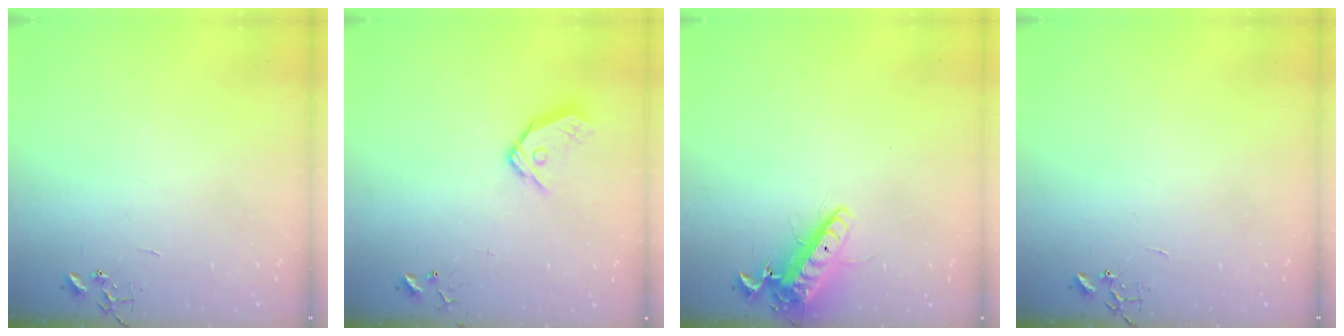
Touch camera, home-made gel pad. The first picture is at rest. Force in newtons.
{"total": 11.5, "press": 11.4, "slide": 1.7}
{"total": 13.4, "press": 13.1, "slide": 2.5}
{"total": 0.0}